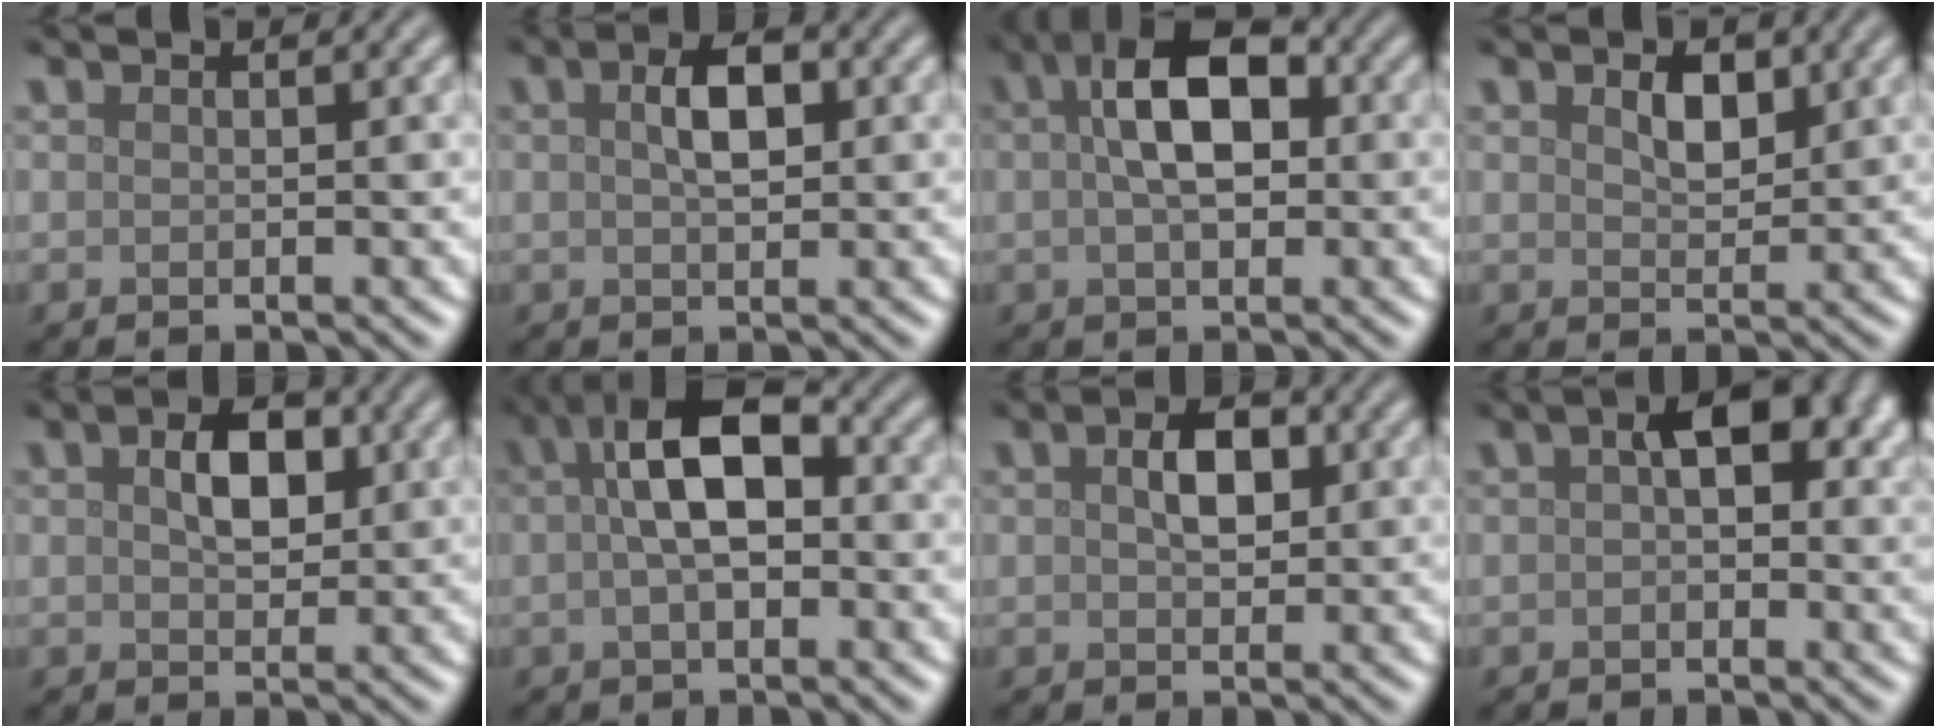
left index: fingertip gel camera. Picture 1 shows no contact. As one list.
[{"total": 3.4, "force": [0.7, 1.7, 2.8], "torque": [-0.052, 0.007, 0.010]}, {"total": 6.8, "force": [1.0, 3.7, 5.7], "torque": [-0.089, 0.020, 0.010]}, {"total": 2.3, "force": [1.0, 1.4, 1.6], "torque": [-0.031, -0.002, 0.017]}, {"total": 3.8, "force": [0.9, 2.3, 2.8], "torque": [-0.051, 0.004, 0.014]}, {"total": 7.5, "force": [0.8, 3.7, 6.4], "torque": [-0.108, 0.021, 0.004]}, {"total": 3.4, "force": [0.7, 2.0, 2.6], "torque": [-0.048, 0.005, 0.010]}, {"total": 4.3, "force": [0.9, 2.4, 3.4], "torque": [-0.036, 0.009, 0.003]}]